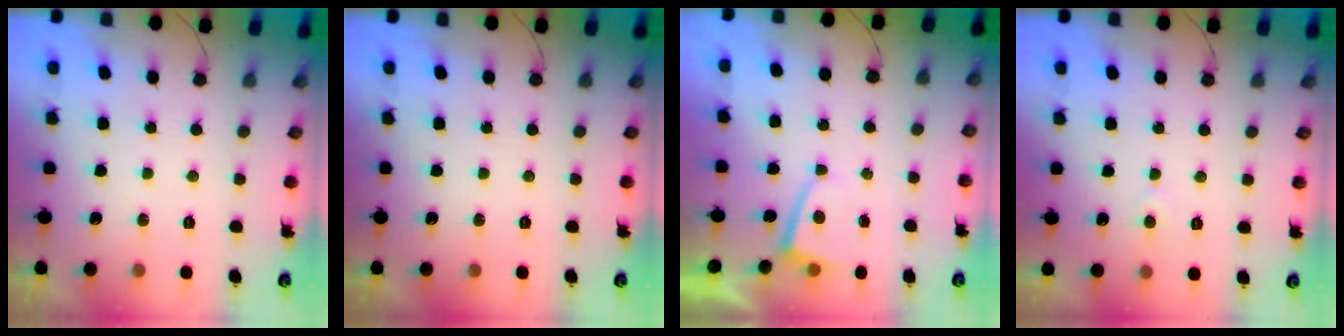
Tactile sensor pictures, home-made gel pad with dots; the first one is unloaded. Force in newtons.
{"total": 0.0}
{"total": 2.0, "press": 2.0, "slide": 0.3}
{"total": 2.1, "press": 2.1, "slide": 0.3}